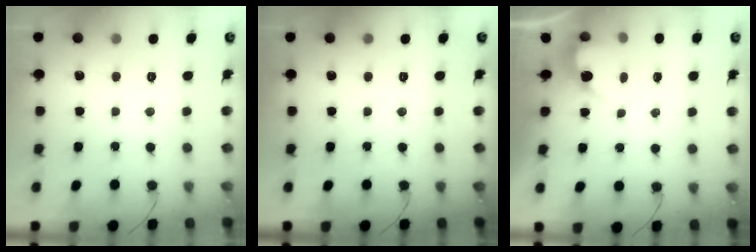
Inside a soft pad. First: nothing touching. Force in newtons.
{"total": 0.0}
{"total": 2.5, "press": 2.5, "slide": 0.2}